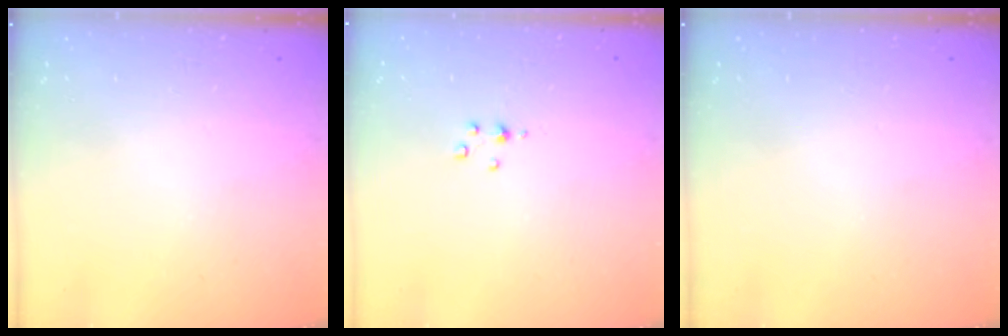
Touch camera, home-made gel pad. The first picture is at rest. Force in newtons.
{"total": 2.9, "press": 2.8, "slide": 0.4}
{"total": 0.0}